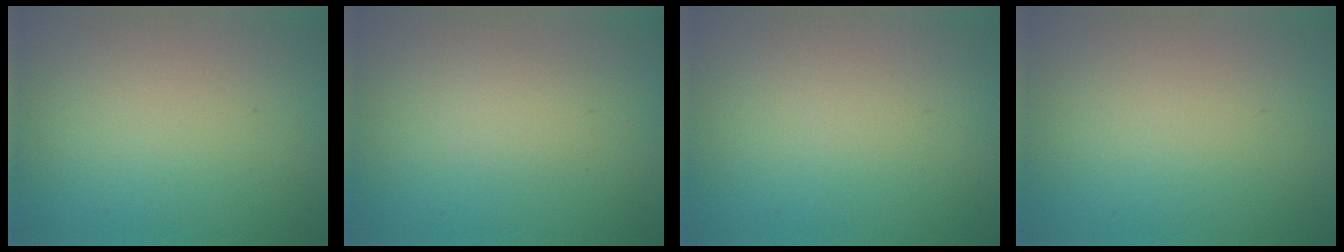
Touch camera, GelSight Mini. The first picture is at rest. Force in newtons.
{"total": 1.1, "press": 1.1, "slide": 0.1}
{"total": 0.0}
{"total": 0.0}